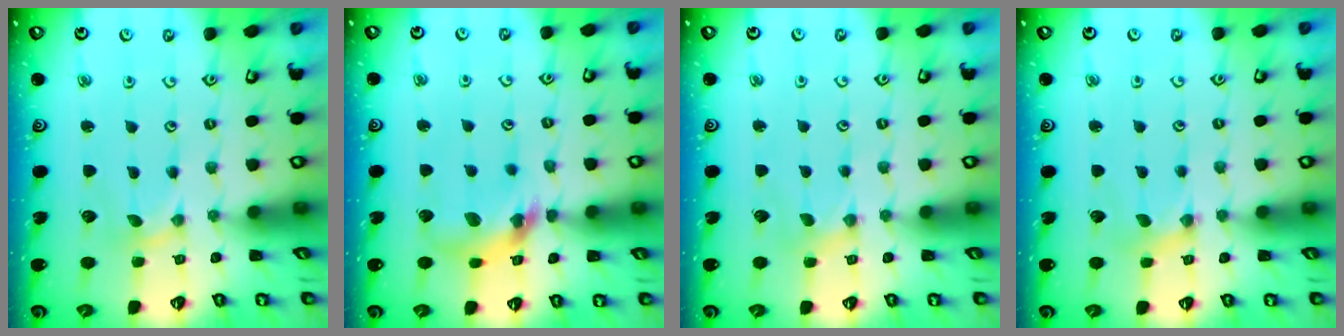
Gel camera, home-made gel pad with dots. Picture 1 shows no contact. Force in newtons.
{"total": 12.8, "press": 12.7, "slide": 1.5}
{"total": 0.0}
{"total": 1.4, "press": 1.4, "slide": 0.0}